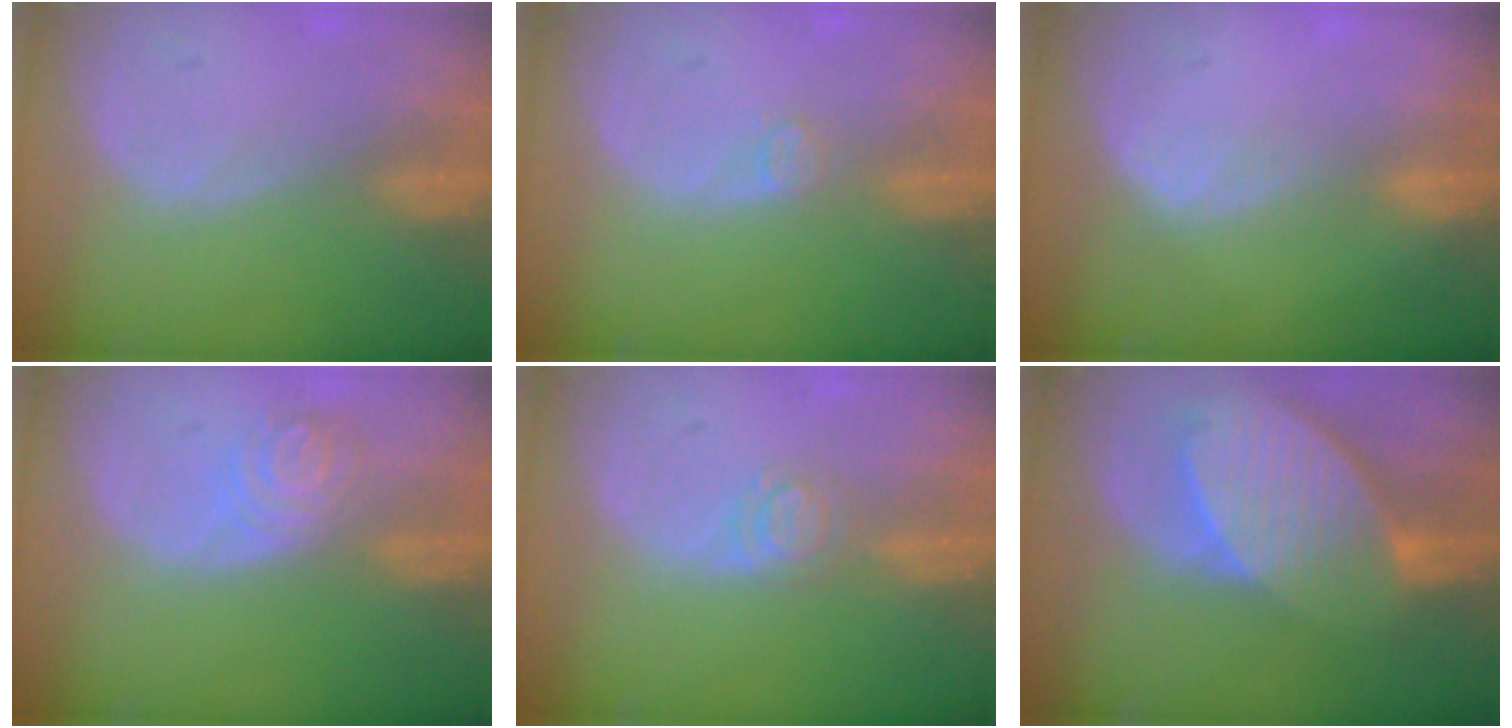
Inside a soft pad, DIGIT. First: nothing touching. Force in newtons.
{"total": 1.5, "press": 1.5, "slide": 0.2}
{"total": 2.3, "press": 1.6, "slide": 1.6}
{"total": 4.3, "press": 4.3, "slide": 0.4}
{"total": 2.9, "press": 2.9, "slide": 0.3}
{"total": 10.3, "press": 9.0, "slide": 5.0}